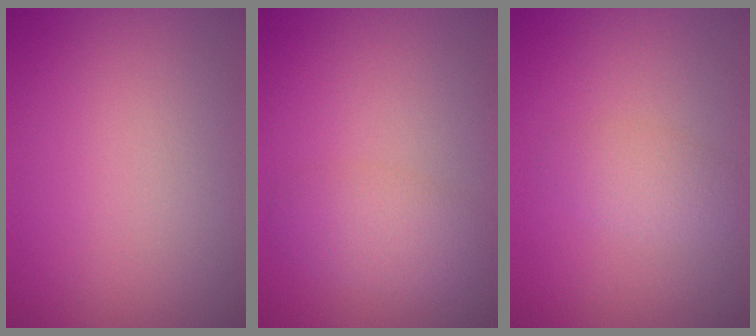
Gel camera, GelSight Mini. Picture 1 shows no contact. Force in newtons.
{"total": 2.8, "press": 2.8, "slide": 0.1}
{"total": 1.8, "press": 1.8, "slide": 0.1}